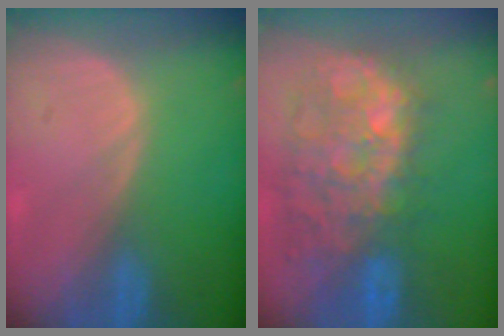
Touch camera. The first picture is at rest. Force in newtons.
{"total": 12.0, "press": 11.1, "slide": 4.7}